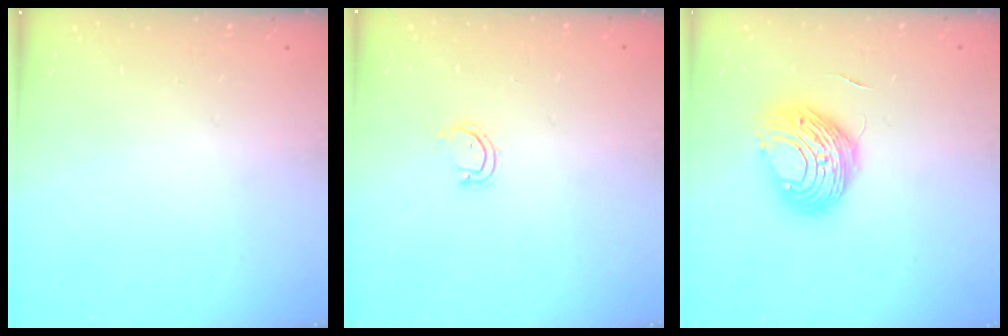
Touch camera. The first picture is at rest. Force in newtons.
{"total": 3.4, "press": 3.4, "slide": 0.2}
{"total": 11.0, "press": 11.0, "slide": 0.2}